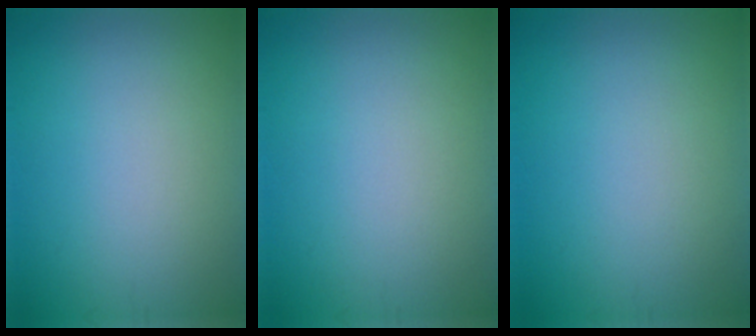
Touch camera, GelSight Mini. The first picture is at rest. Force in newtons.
{"total": 0.0}
{"total": 0.0}